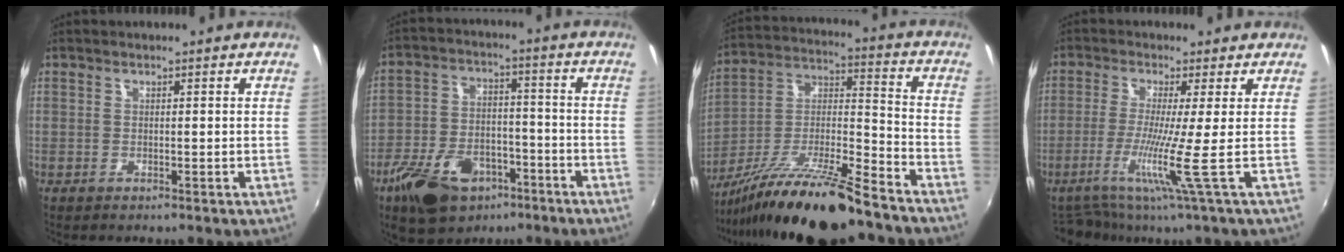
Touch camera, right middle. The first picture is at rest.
{"total": 15.4, "force": [-9.2, 8.9, 8.6], "torque": [-0.187, -0.003, -0.148]}
{"total": 19.4, "force": [-15.1, 2.5, 11.9], "torque": [-0.213, -0.008, -0.265]}
{"total": 6.6, "force": [-2.0, -1.6, 6.0], "torque": [-0.152, -0.015, -0.042]}